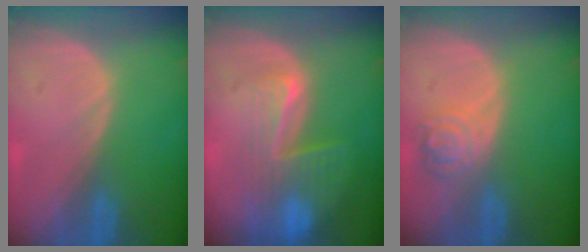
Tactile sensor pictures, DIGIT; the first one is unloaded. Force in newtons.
{"total": 8.4, "press": 7.2, "slide": 4.3}
{"total": 4.7, "press": 4.2, "slide": 2.1}